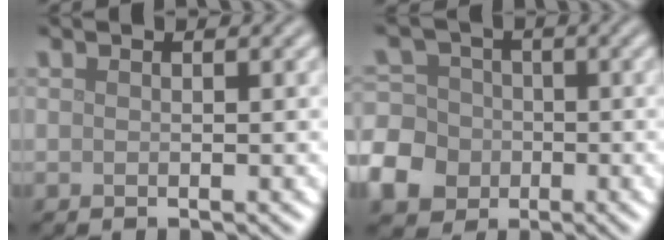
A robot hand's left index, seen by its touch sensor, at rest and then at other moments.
{"total": 7.0, "force": [-2.9, 5.9, 2.4], "torque": [-0.056, -0.007, -0.076]}